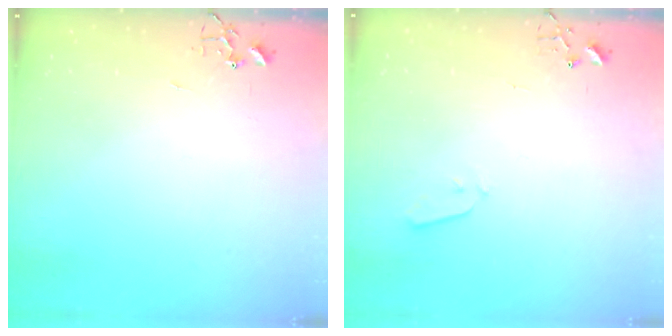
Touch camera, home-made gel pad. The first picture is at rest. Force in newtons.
{"total": 3.0, "press": 2.9, "slide": 0.7}